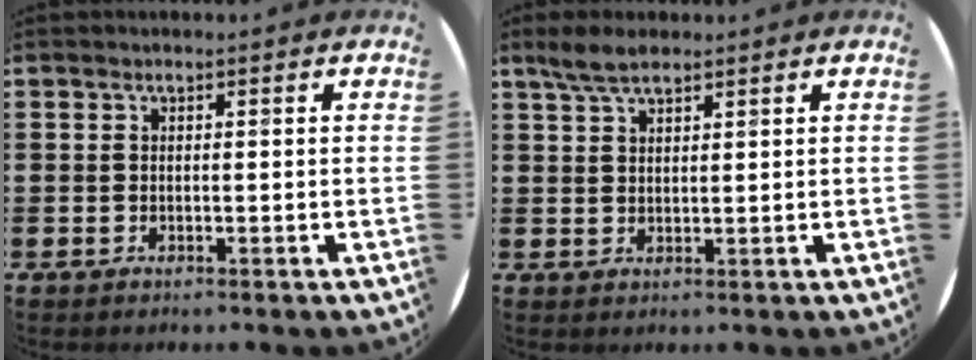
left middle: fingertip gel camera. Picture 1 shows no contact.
{"total": 3.7, "force": [2.9, 1.1, 1.9], "torque": [-0.043, 0.005, 0.053]}